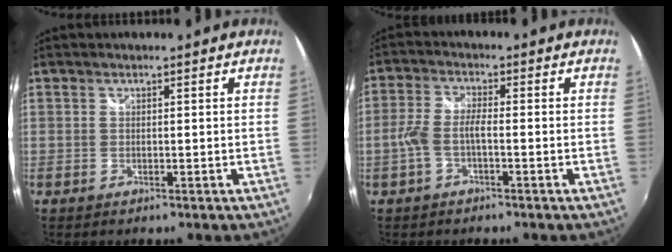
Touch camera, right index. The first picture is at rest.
{"total": 4.6, "force": [-1.6, 1.2, 4.1], "torque": [-0.096, 0.006, -0.031]}